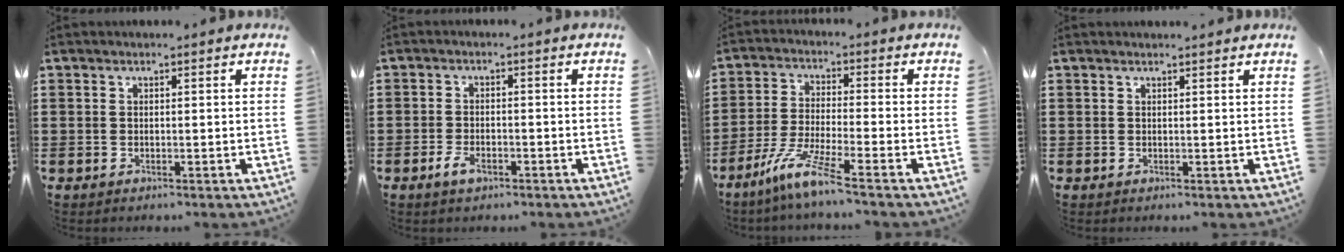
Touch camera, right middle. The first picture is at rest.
{"total": 3.1, "force": [-1.7, 1.3, 2.2], "torque": [-0.053, -0.005, -0.035]}
{"total": 7.5, "force": [-5.3, 0.0, 5.4], "torque": [-0.112, -0.017, -0.102]}
{"total": 0.6, "force": [0.6, 0.0, 0.1], "torque": [0.005, -0.004, 0.010]}